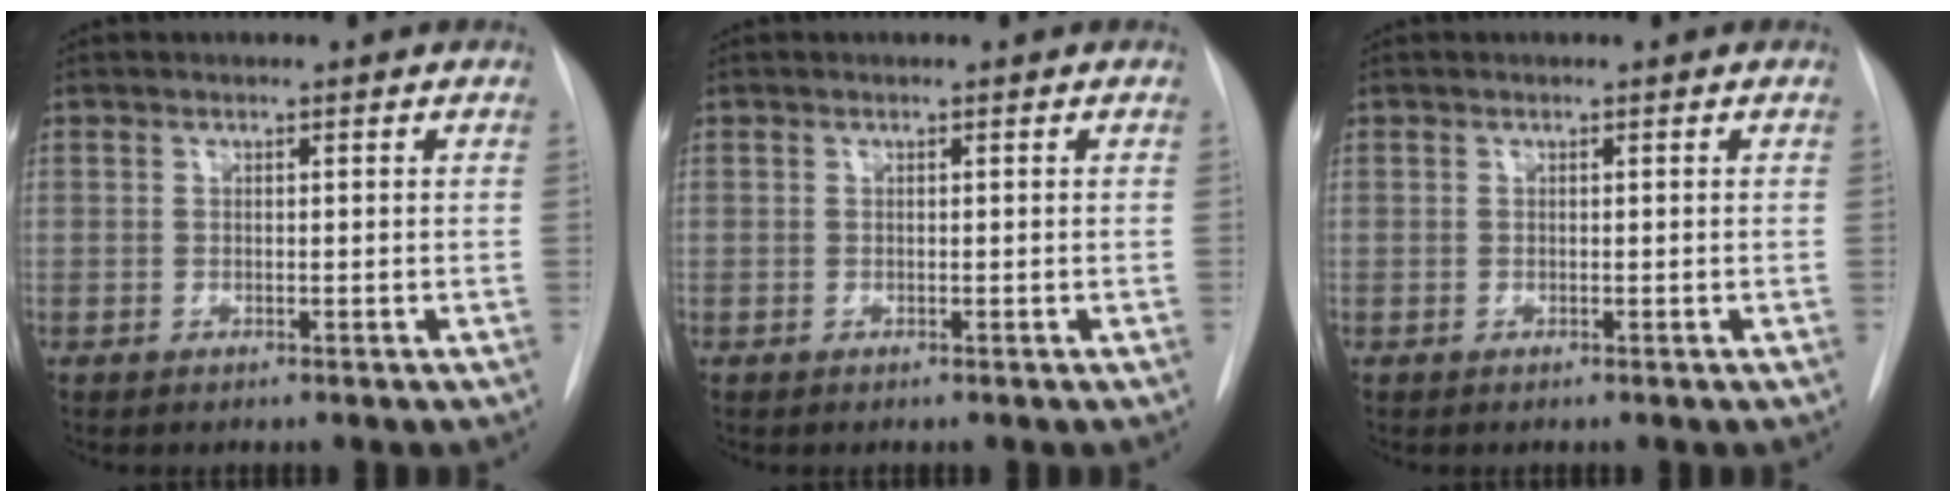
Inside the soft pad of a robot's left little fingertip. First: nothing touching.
{"total": 0.0}
{"total": 0.0}